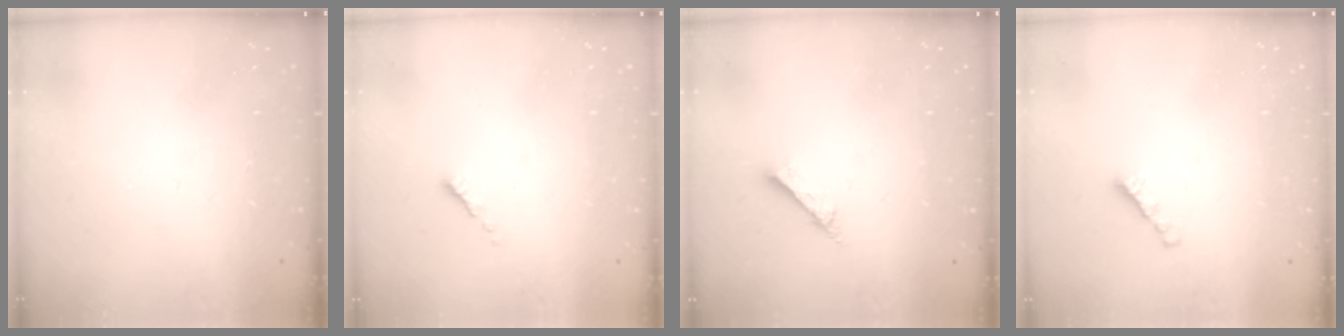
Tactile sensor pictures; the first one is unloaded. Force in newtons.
{"total": 0.6, "press": 0.5, "slide": 0.2}
{"total": 5.0, "press": 5.0, "slide": 0.7}
{"total": 2.7, "press": 2.7, "slide": 0.2}